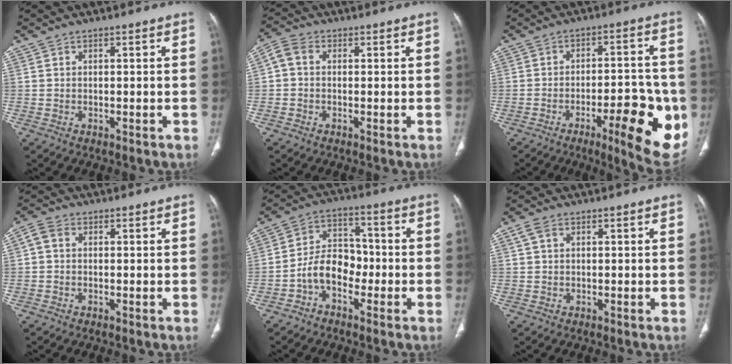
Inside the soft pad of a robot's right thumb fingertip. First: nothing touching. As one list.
[{"total": 3.6, "force": [0.3, 2.6, 2.5], "torque": [-0.051, 0.009, -0.005]}, {"total": 16.2, "force": [-5.4, 4.8, 14.5], "torque": [-0.169, 0.015, -0.067]}, {"total": 2.7, "force": [0.4, 2.1, 1.8], "torque": [-0.036, 0.007, 0.000]}, {"total": 8.4, "force": [-3.1, 5.6, 5.4], "torque": [-0.073, 0.039, -0.068]}, {"total": 2.0, "force": [0.9, 1.2, 1.4], "torque": [-0.036, 0.013, 0.021]}]